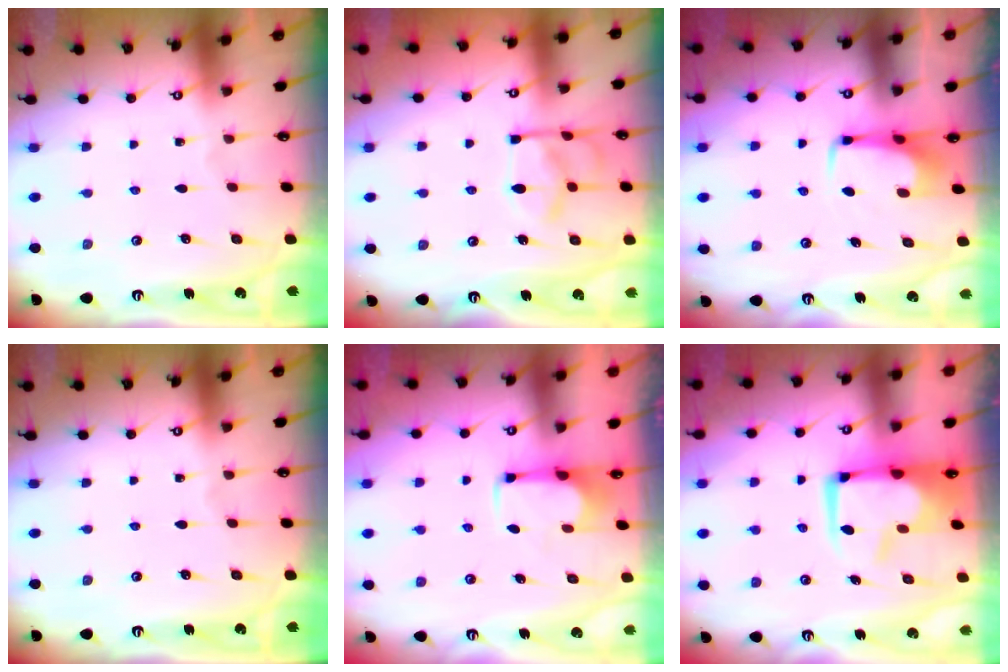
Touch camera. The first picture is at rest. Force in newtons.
{"total": 11.1, "press": 11.1, "slide": 0.1}
{"total": 3.3, "press": 3.3, "slide": 0.4}
{"total": 0.0}
{"total": 2.3, "press": 2.2, "slide": 0.8}
{"total": 8.1, "press": 8.1, "slide": 0.9}